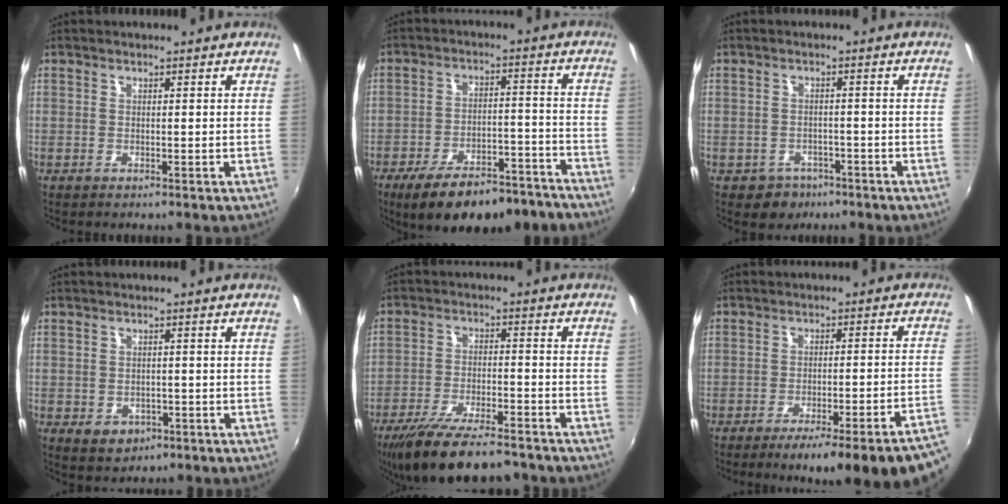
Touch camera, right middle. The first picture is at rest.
{"total": 17.1, "force": [-13.5, 5.5, 9.0], "torque": [-0.156, -0.007, -0.186]}
{"total": 4.8, "force": [-2.8, 3.8, 0.7], "torque": [-0.029, 0.001, -0.036]}
{"total": 4.8, "force": [-2.0, 3.8, 2.2], "torque": [-0.046, -0.009, -0.021]}
{"total": 15.8, "force": [-12.8, 4.0, 8.4], "torque": [-0.174, -0.032, -0.206]}
{"total": 19.2, "force": [-15.0, 0.8, 12.0], "torque": [-0.143, -0.034, -0.196]}